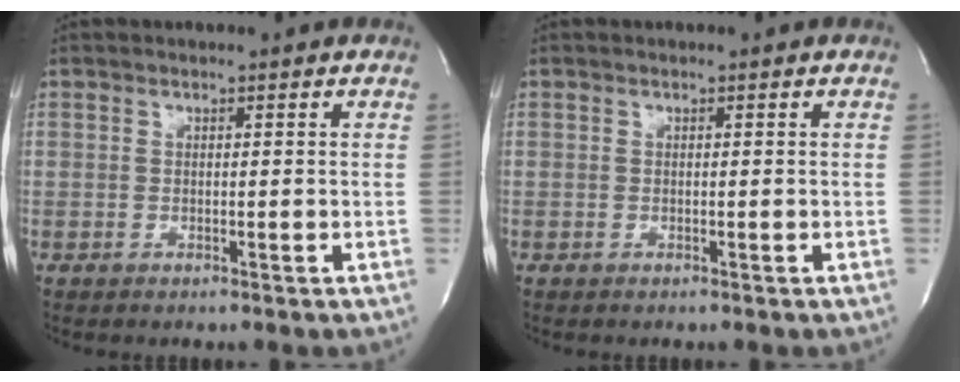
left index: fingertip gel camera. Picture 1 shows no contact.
{"total": 0.0}